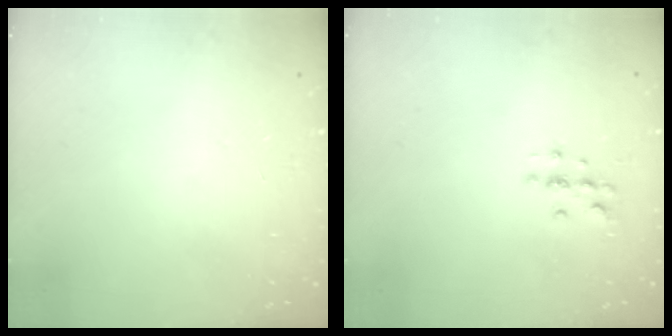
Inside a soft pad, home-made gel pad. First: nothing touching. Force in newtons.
{"total": 2.0, "press": 2.0, "slide": 0.2}